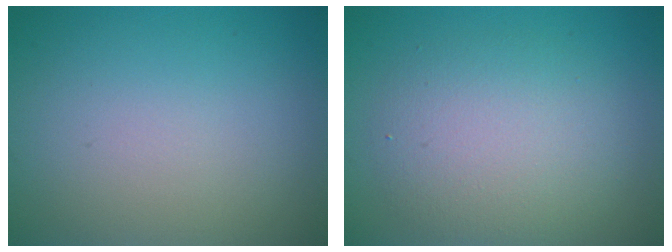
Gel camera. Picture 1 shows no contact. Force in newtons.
{"total": 4.8, "press": 4.8, "slide": 0.1}